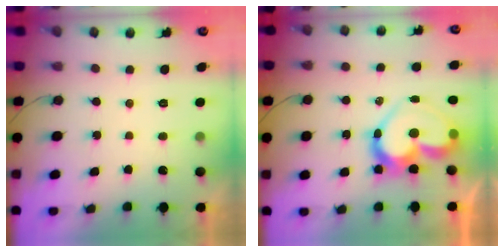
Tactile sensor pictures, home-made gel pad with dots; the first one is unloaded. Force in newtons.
{"total": 17.7, "press": 17.7, "slide": 1.6}